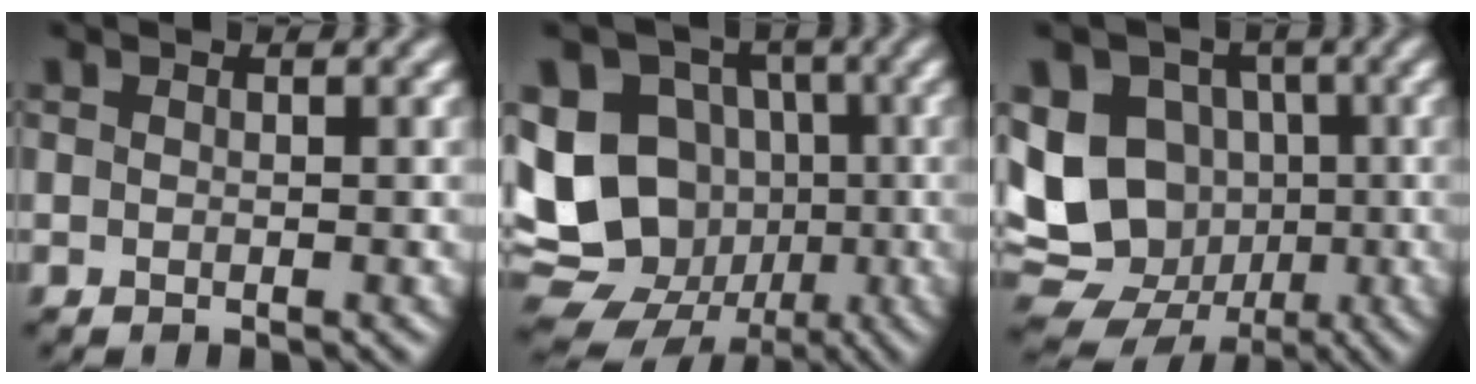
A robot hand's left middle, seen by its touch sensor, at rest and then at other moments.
{"total": 17.4, "force": [-1.9, 15.4, 7.7], "torque": [-0.179, 0.007, -0.056]}
{"total": 13.5, "force": [-1.2, 11.7, 6.6], "torque": [-0.134, 0.000, -0.039]}